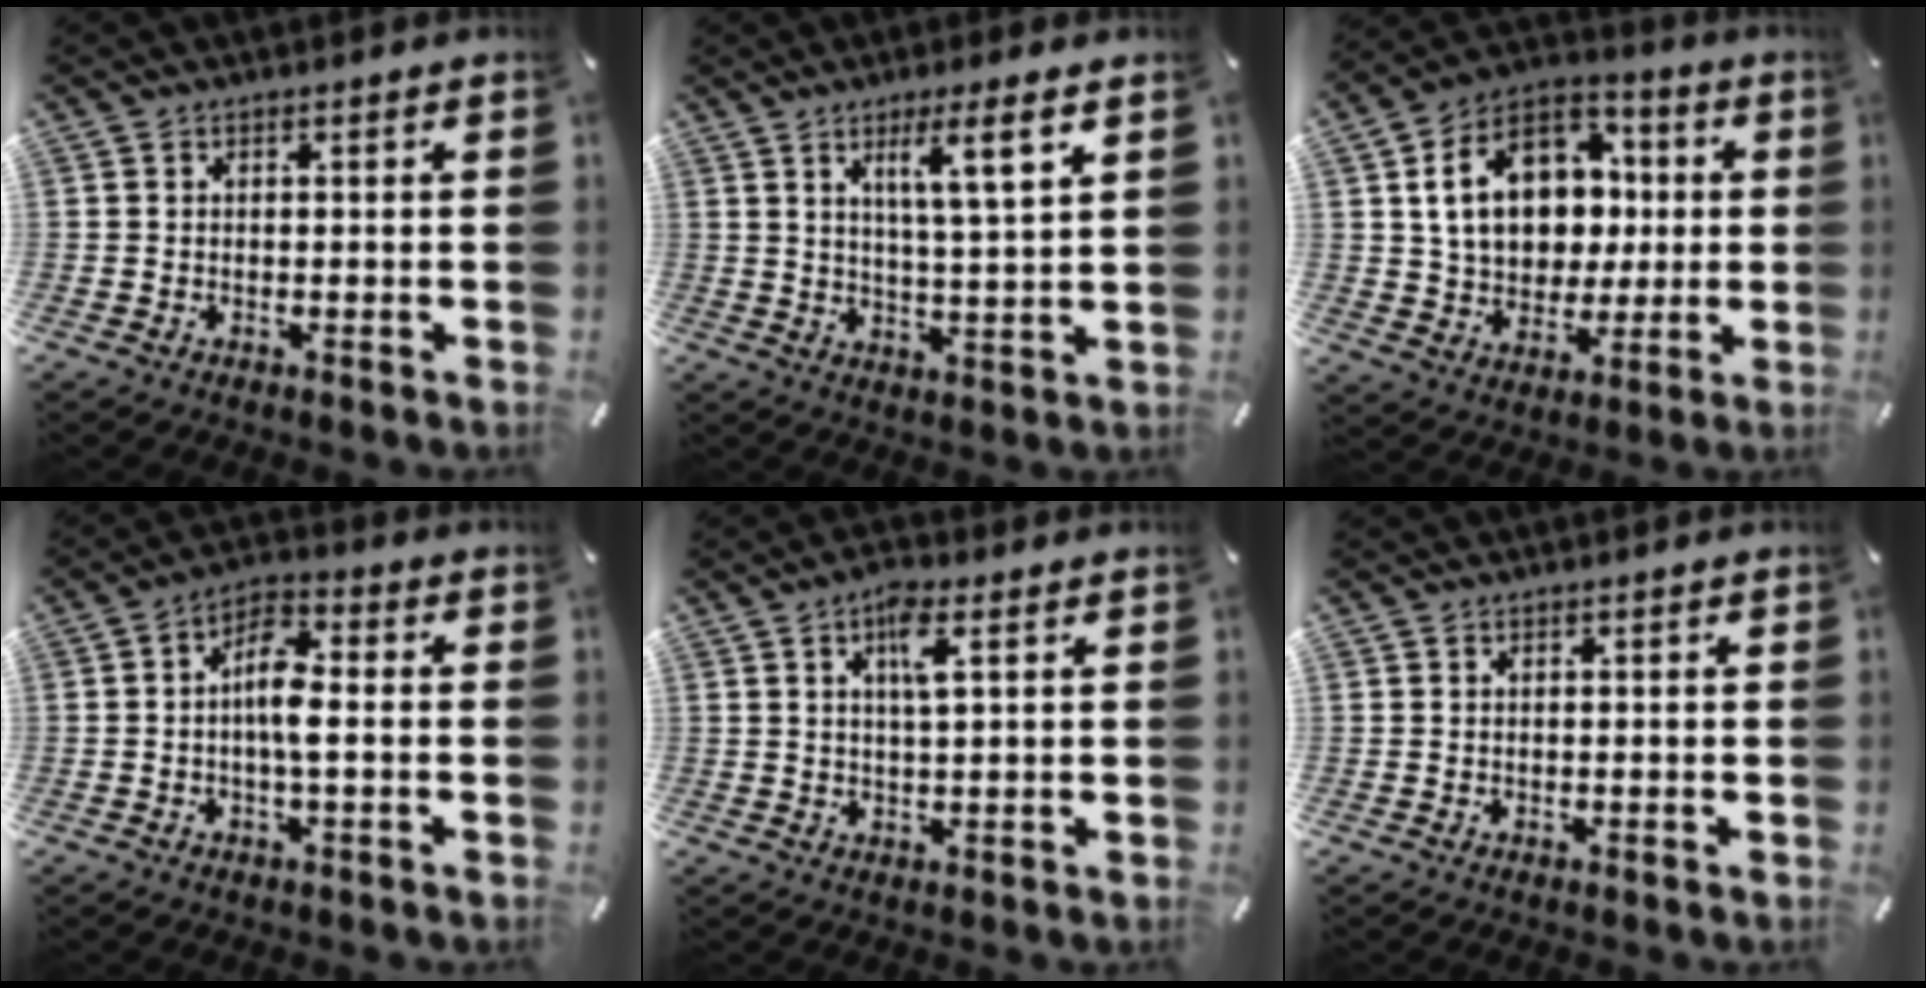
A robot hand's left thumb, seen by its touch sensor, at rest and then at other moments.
{"total": 8.5, "force": [4.7, 0.4, 7.1], "torque": [-0.125, -0.016, 0.072]}
{"total": 16.7, "force": [2.4, 13.6, 9.3], "torque": [-0.157, 0.008, 0.052]}
{"total": 7.7, "force": [-1.0, 3.1, 7.0], "torque": [-0.134, 0.010, -0.017]}
{"total": 5.7, "force": [2.4, 1.2, 5.0], "torque": [-0.097, 0.001, 0.037]}
{"total": 0.0}